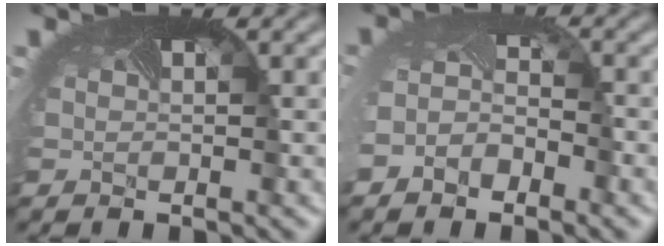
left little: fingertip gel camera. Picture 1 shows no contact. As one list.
[{"total": 2.9, "force": [-1.9, 1.5, 1.5], "torque": [-0.030, -0.004, -0.040]}]